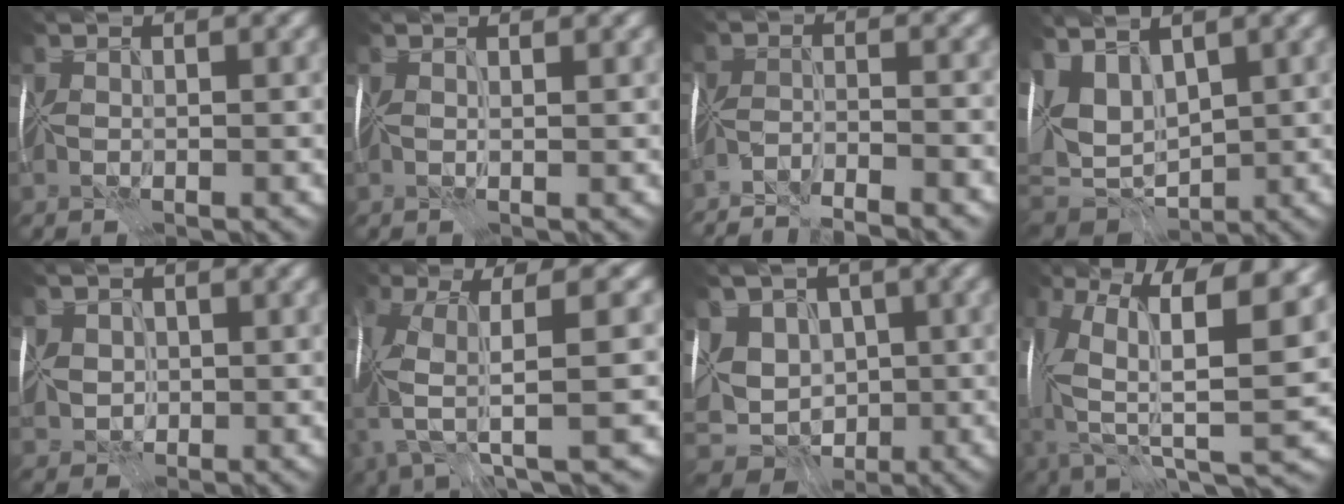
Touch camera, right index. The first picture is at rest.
{"total": 0.9, "force": [0.6, -0.6, 0.4], "torque": [-0.008, -0.004, 0.006]}
{"total": 7.5, "force": [-7.3, 0.1, 1.4], "torque": [-0.019, -0.001, -0.108]}
{"total": 6.7, "force": [2.1, 3.6, 5.2], "torque": [-0.105, -0.001, 0.045]}
{"total": 2.7, "force": [0.5, 2.4, 1.3], "torque": [-0.027, 0.005, 0.011]}
{"total": 9.0, "force": [-2.2, 2.0, 8.5], "torque": [-0.175, -0.014, -0.034]}
{"total": 8.9, "force": [-0.7, 7.3, 5.0], "torque": [-0.080, 0.003, -0.015]}
{"total": 14.0, "force": [2.2, 5.2, 12.8], "torque": [-0.229, 0.009, 0.038]}